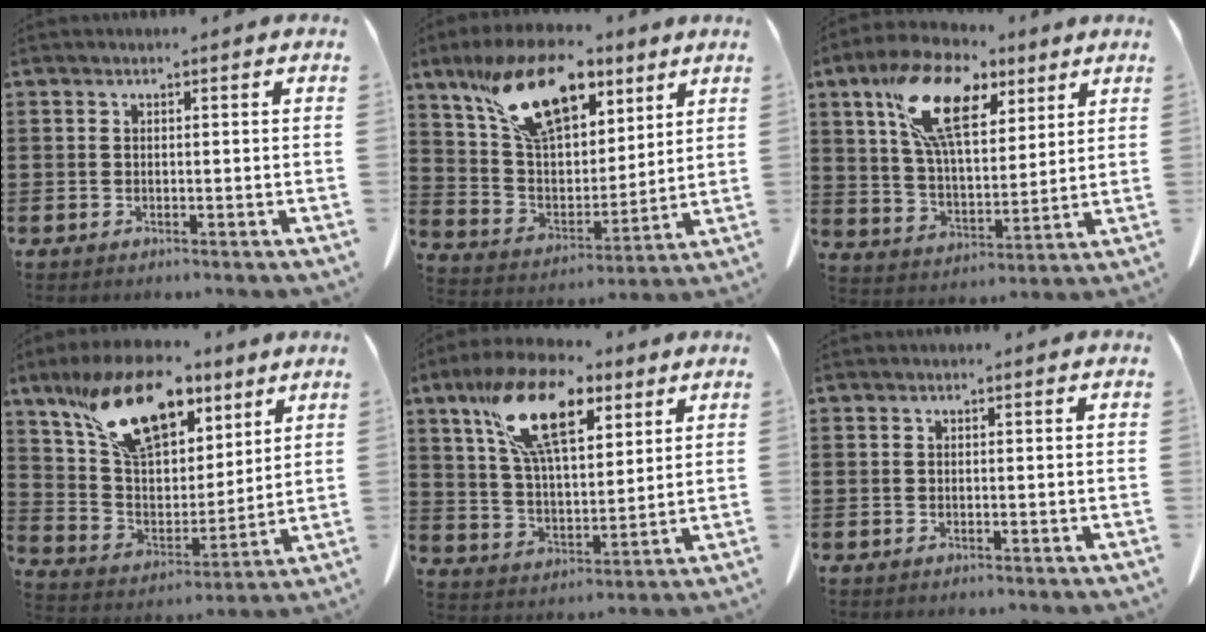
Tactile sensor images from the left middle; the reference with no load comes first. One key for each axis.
{"total": 15.6, "fx": 9.4, "fy": 7.6, "fz": 9.9, "tx": -0.210, "ty": -0.015, "tz": 0.171}
{"total": 14.2, "fx": 8.1, "fy": 6.4, "fz": 9.7, "tx": -0.199, "ty": -0.002, "tz": 0.151}
{"total": 16.0, "fx": 9.9, "fy": 7.9, "fz": 9.8, "tx": -0.205, "ty": -0.024, "tz": 0.177}
{"total": 15.4, "fx": 8.9, "fy": 6.5, "fz": 10.7, "tx": -0.225, "ty": -0.007, "tz": 0.159}
{"total": 0.0}